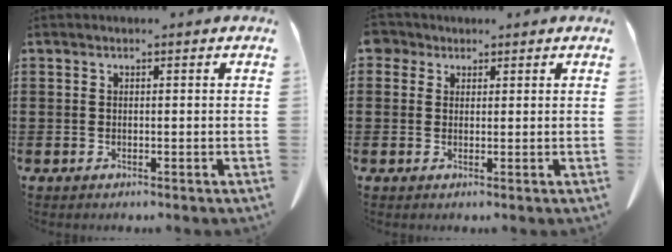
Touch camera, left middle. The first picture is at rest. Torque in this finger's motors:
{"motor_torque": [0.18, -0.17, 0.01, 0.01]}